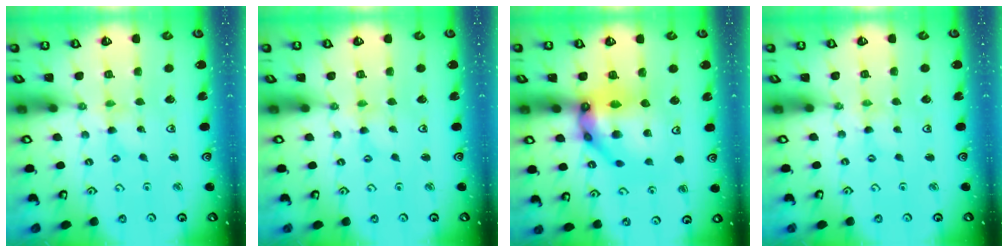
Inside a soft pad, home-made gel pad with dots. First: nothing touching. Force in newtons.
{"total": 0.0}
{"total": 16.1, "press": 16.0, "slide": 1.8}
{"total": 0.0}